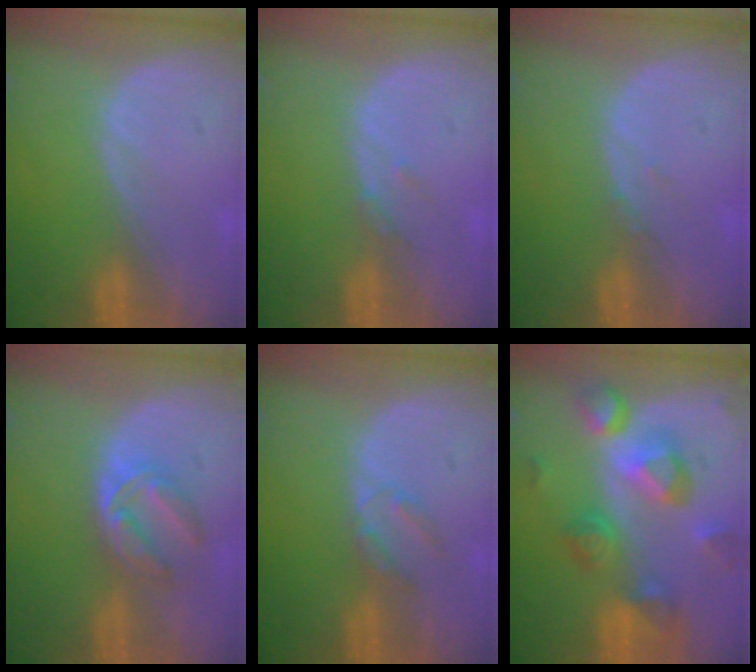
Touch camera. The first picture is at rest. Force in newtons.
{"total": 1.3, "press": 1.1, "slide": 0.7}
{"total": 0.7, "press": 0.7, "slide": 0.3}
{"total": 5.3, "press": 5.1, "slide": 1.3}
{"total": 2.5, "press": 2.5, "slide": 0.3}
{"total": 10.4, "press": 9.3, "slide": 4.8}